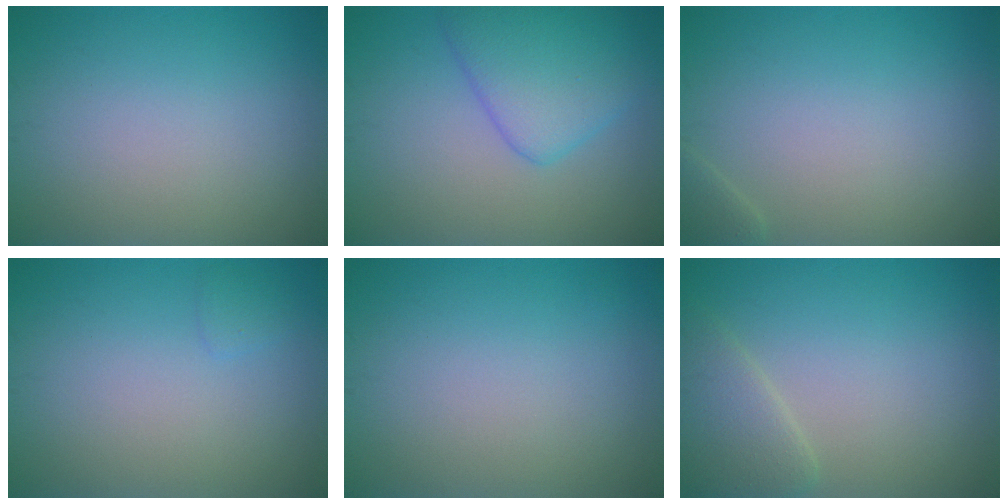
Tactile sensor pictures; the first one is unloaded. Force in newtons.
{"total": 5.3, "press": 5.3, "slide": 0.1}
{"total": 1.1, "press": 1.1, "slide": 0.1}
{"total": 0.7, "press": 0.7, "slide": 0.1}
{"total": 0.0}
{"total": 3.1, "press": 3.1, "slide": 0.1}